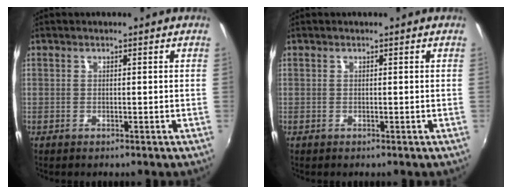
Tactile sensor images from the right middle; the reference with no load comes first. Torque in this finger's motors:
{"motor_torque": [0.00, 0.00, 0.00, 0.00]}